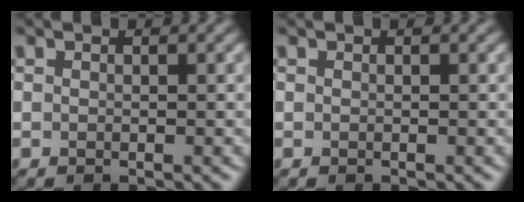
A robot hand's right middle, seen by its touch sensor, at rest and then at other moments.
{"total": 0.0}